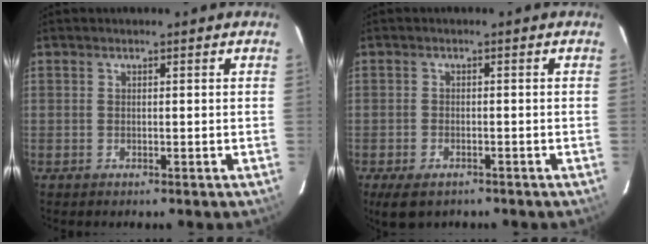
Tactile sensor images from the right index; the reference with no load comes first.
{"total": 4.8, "force": [-3.3, 2.4, 2.6], "torque": [-0.062, -0.015, -0.053]}